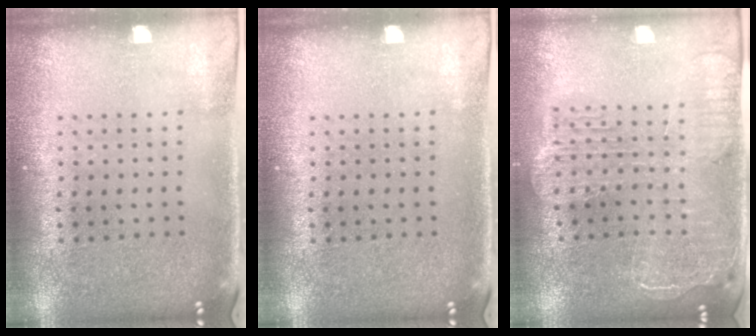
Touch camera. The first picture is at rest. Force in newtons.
{"total": 0.0}
{"total": 2.5, "press": 2.2, "slide": 1.2}